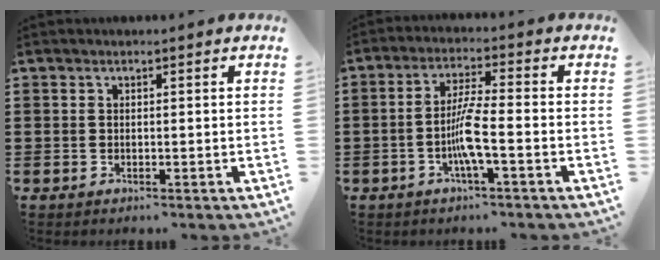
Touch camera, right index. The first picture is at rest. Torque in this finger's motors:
{"motor_torque": [0.46, -0.32, 0.36, 0.06]}